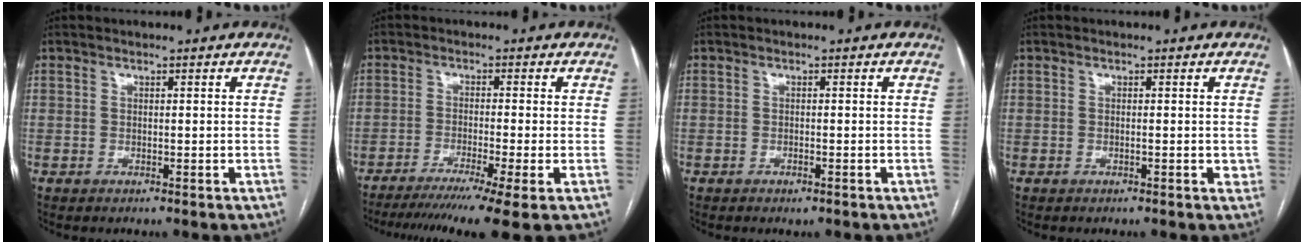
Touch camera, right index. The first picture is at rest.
{"total": 11.2, "force": [-8.1, -1.4, 7.5], "torque": [-0.114, -0.026, -0.125]}
{"total": 0.6, "force": [-0.4, 0.2, 0.4], "torque": [-0.008, -0.002, -0.003]}
{"total": 1.1, "force": [0.1, 0.5, 0.9], "torque": [-0.013, -0.002, 0.000]}